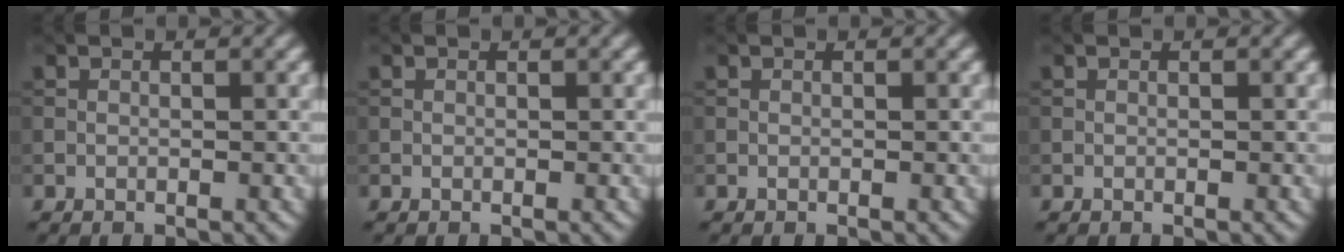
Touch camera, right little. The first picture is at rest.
{"total": 0.0}
{"total": 0.0}
{"total": 0.0}